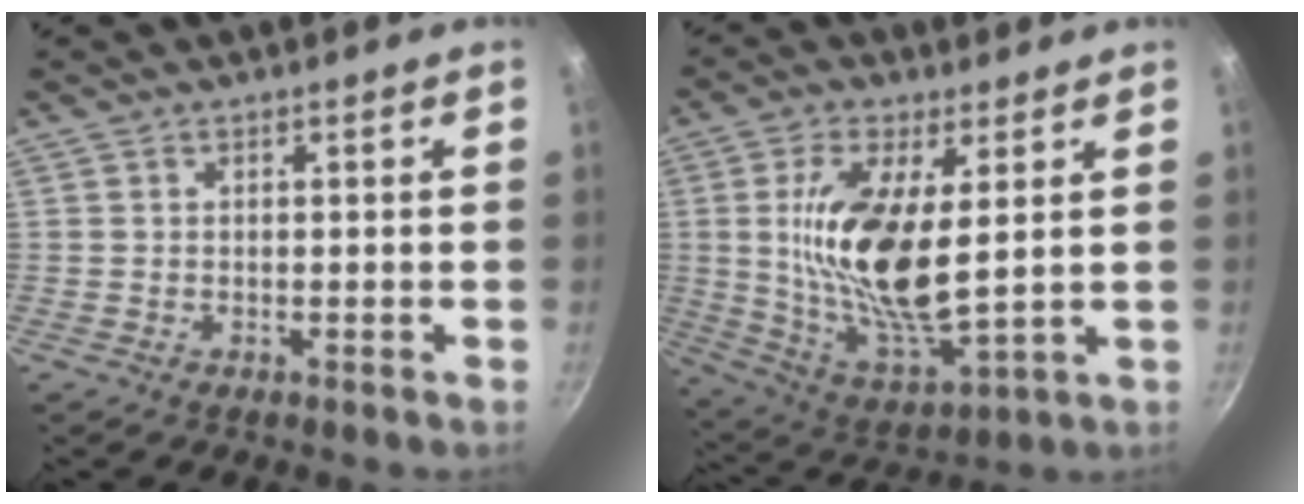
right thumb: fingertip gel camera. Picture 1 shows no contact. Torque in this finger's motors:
{"motor_torque": [2.36, 2.65, 1.80, -0.13, 0.60]}